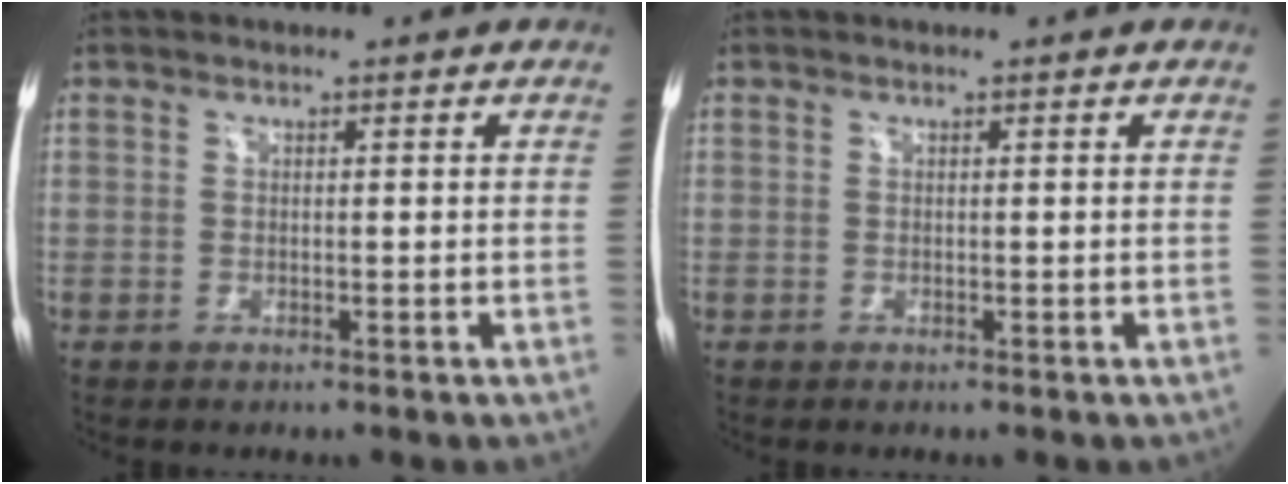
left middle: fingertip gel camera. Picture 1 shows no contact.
{"total": 0.0}